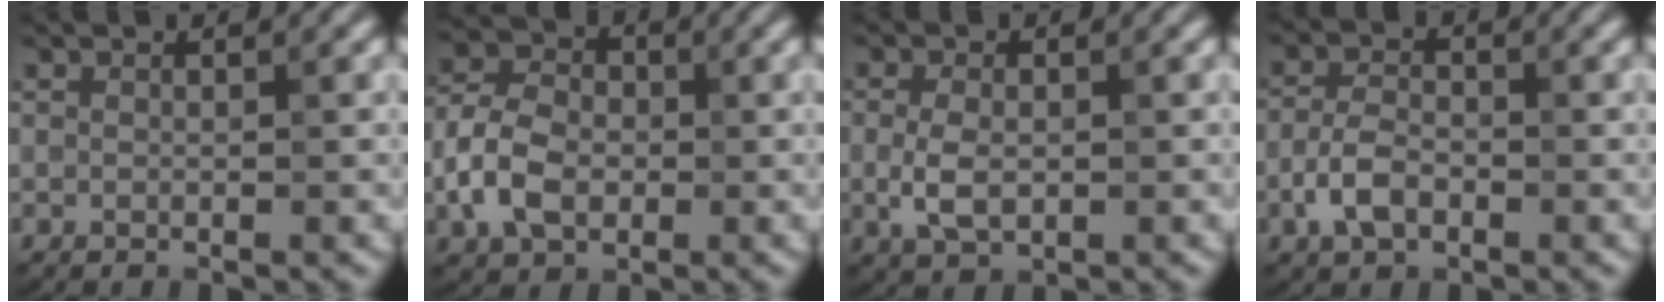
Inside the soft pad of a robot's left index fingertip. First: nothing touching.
{"total": 5.2, "force": [-1.4, 3.5, 3.5], "torque": [-0.079, 0.010, -0.033]}
{"total": 3.0, "force": [-0.4, 1.8, 2.4], "torque": [-0.056, 0.002, -0.007]}
{"total": 3.1, "force": [-1.5, 1.6, 2.2], "torque": [-0.047, 0.008, -0.034]}